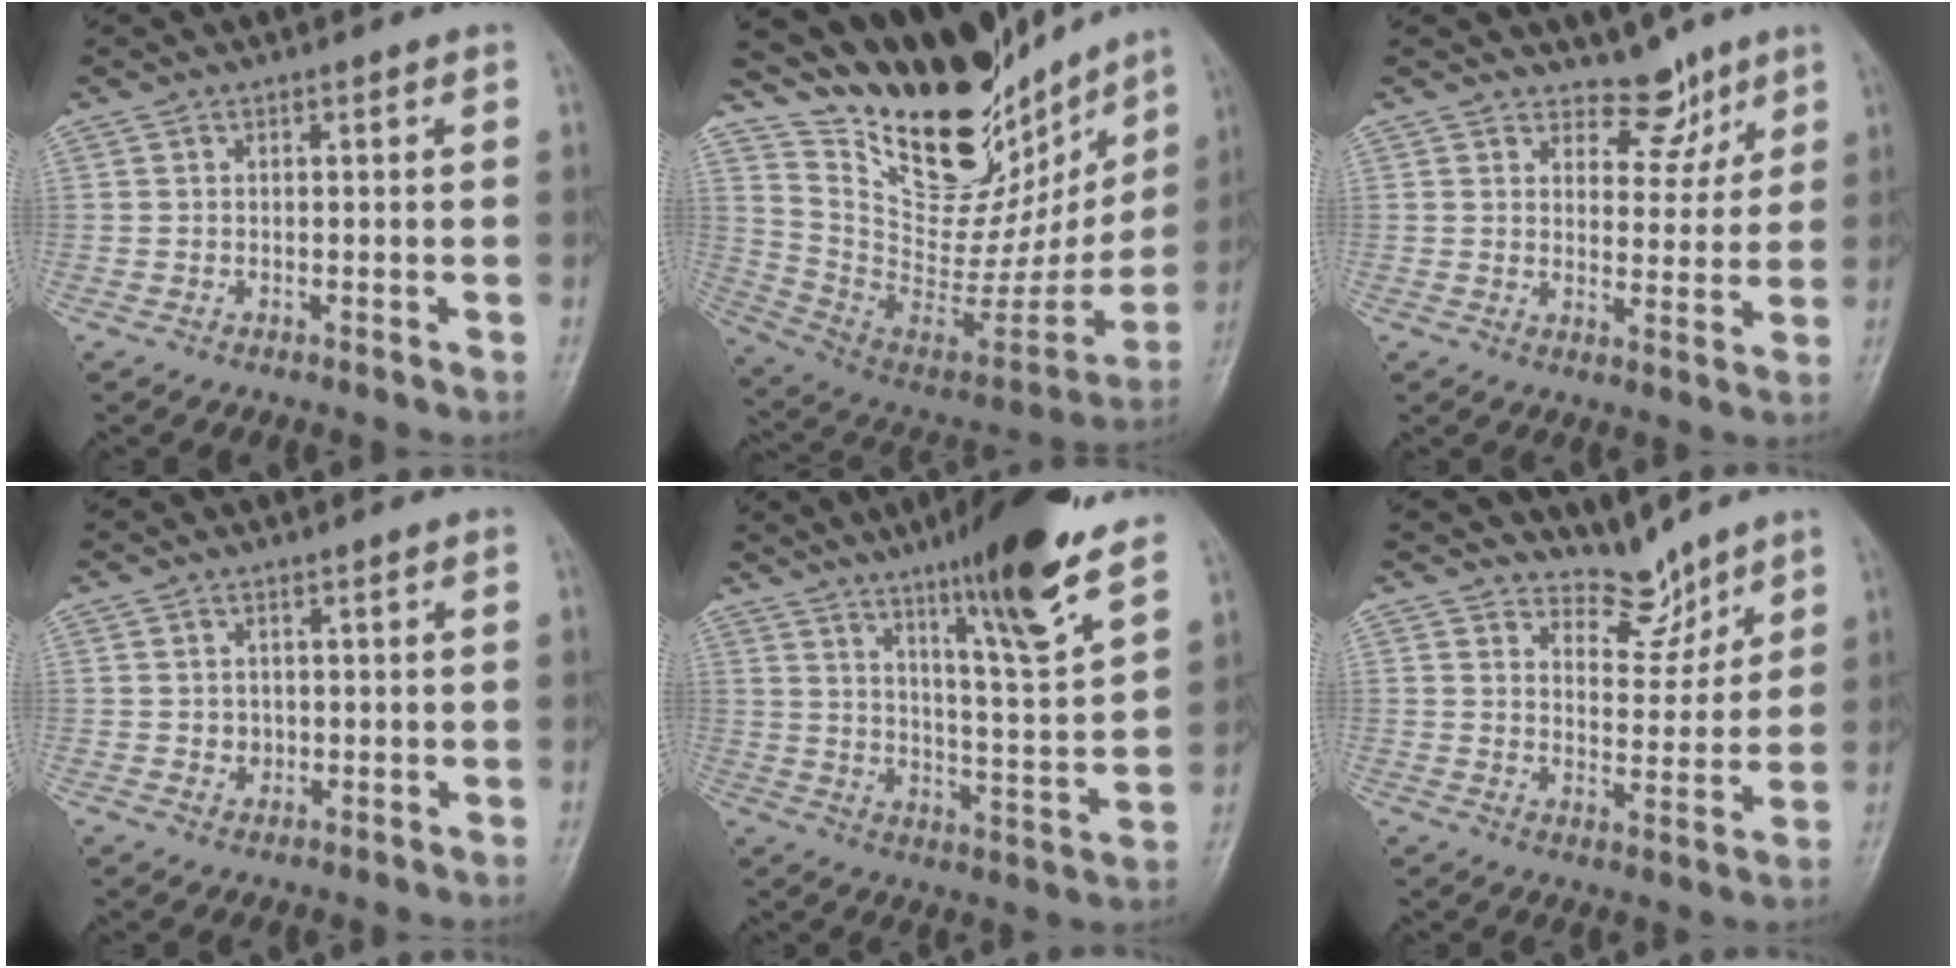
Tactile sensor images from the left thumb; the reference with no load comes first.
{"total": 28.5, "force": [21.7, 11.6, 14.5], "torque": [-0.191, -0.100, 0.359]}
{"total": 6.2, "force": [4.9, 3.5, 1.5], "torque": [0.016, -0.035, 0.076]}
{"total": 1.8, "force": [0.2, 1.6, 0.7], "torque": [-0.002, 0.000, 0.008]}
{"total": 17.7, "force": [11.8, 1.5, 13.1], "torque": [-0.182, -0.067, 0.184]}
{"total": 6.6, "force": [5.9, 2.9, 0.8], "torque": [0.019, -0.054, 0.107]}